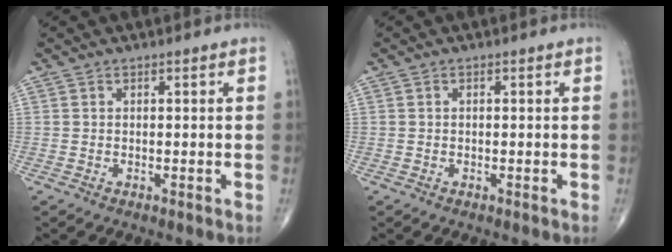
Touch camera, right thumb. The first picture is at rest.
{"total": 0.0}